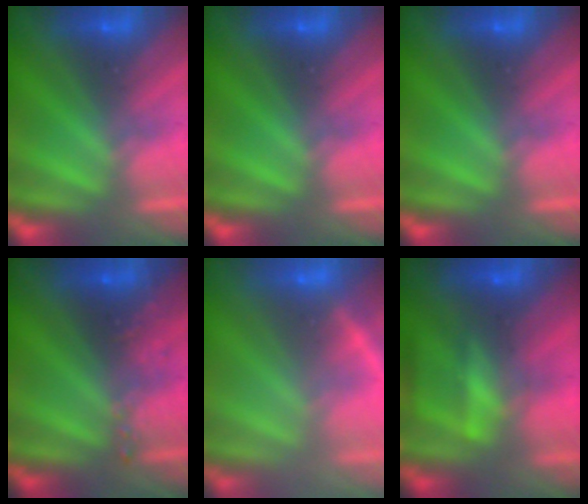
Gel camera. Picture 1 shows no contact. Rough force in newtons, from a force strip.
{"total": 0.0}
{"total": 0.0}
{"total": 2.5}
{"total": 2.4}
{"total": 6.9}